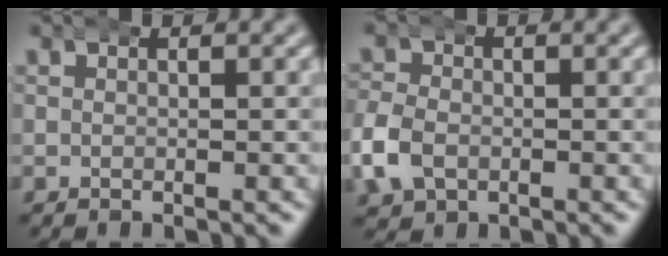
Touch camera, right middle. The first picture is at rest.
{"total": 3.5, "force": [-1.1, 2.9, 1.6], "torque": [-0.049, -0.002, -0.022]}